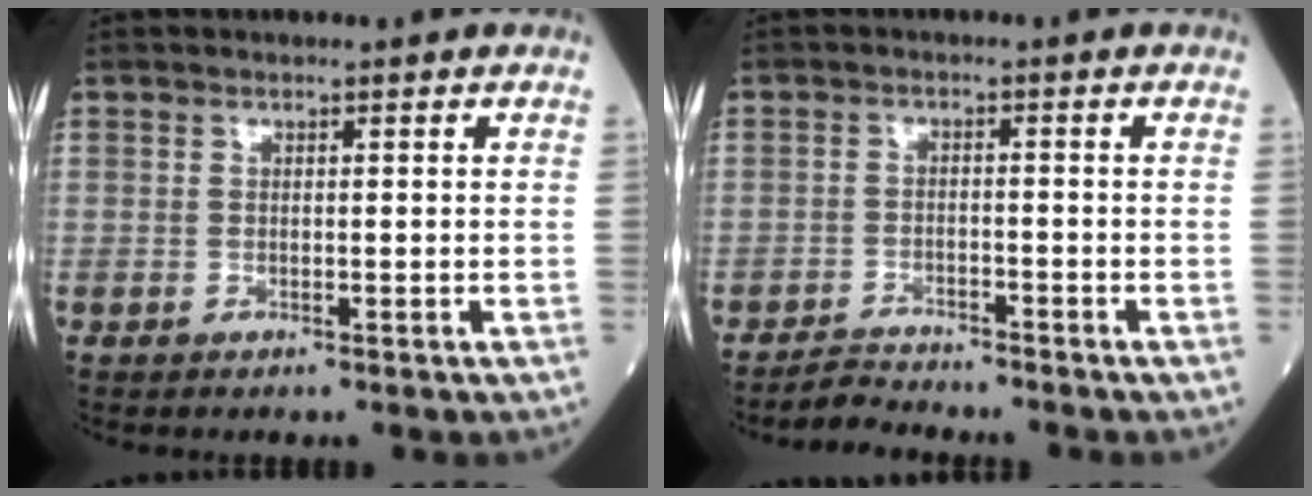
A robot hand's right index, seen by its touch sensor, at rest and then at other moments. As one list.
[{"total": 2.8, "force": [-2.7, -0.4, -0.5], "torque": [0.008, -0.017, -0.046]}]